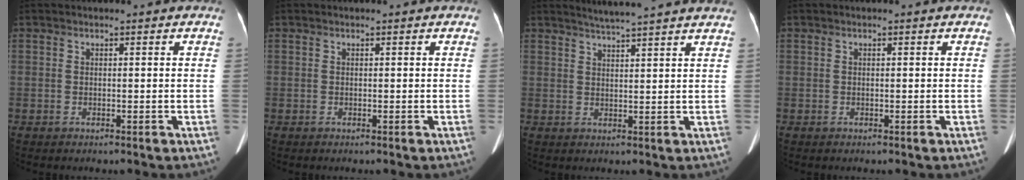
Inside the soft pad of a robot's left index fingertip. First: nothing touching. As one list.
[{"total": 0.0}, {"total": 8.5, "force": [7.8, -0.9, 3.4], "torque": [-0.055, 0.017, 0.095]}, {"total": 0.0}]